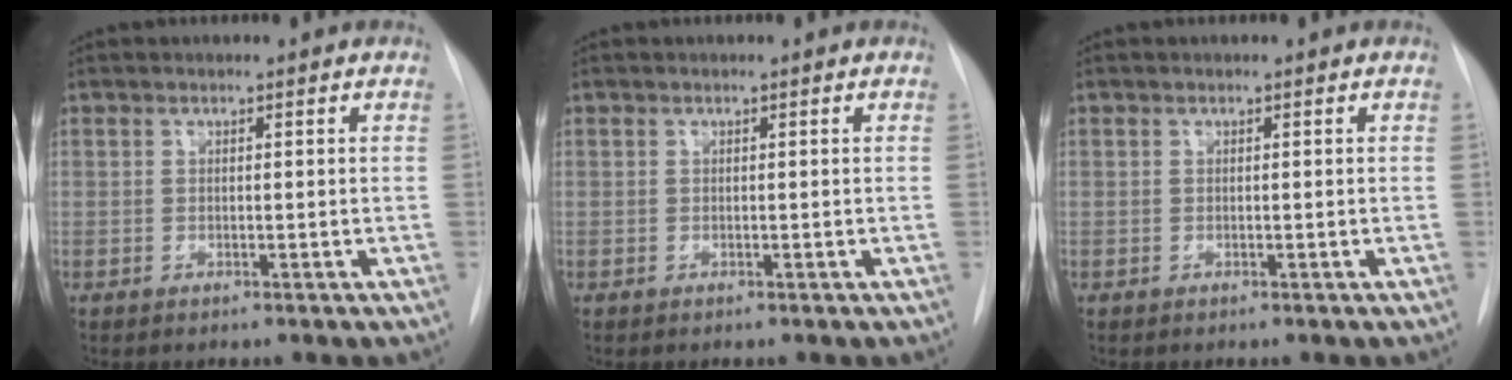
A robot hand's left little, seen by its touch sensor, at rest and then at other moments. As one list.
[{"total": 0.0}, {"total": 0.0}]